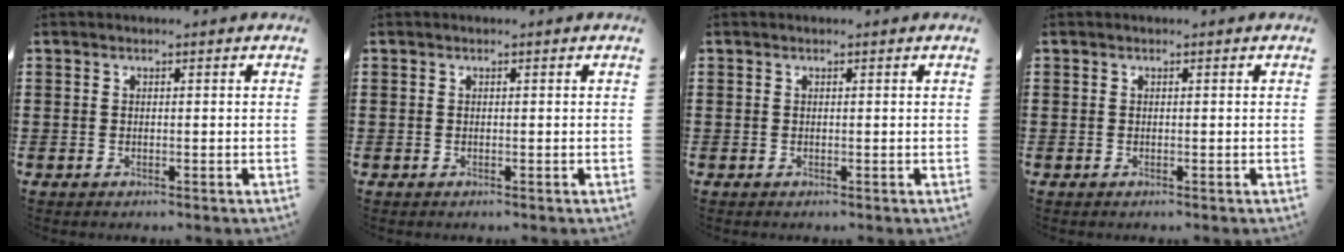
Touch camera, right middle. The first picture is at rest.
{"total": 0.0}
{"total": 0.0}
{"total": 0.0}